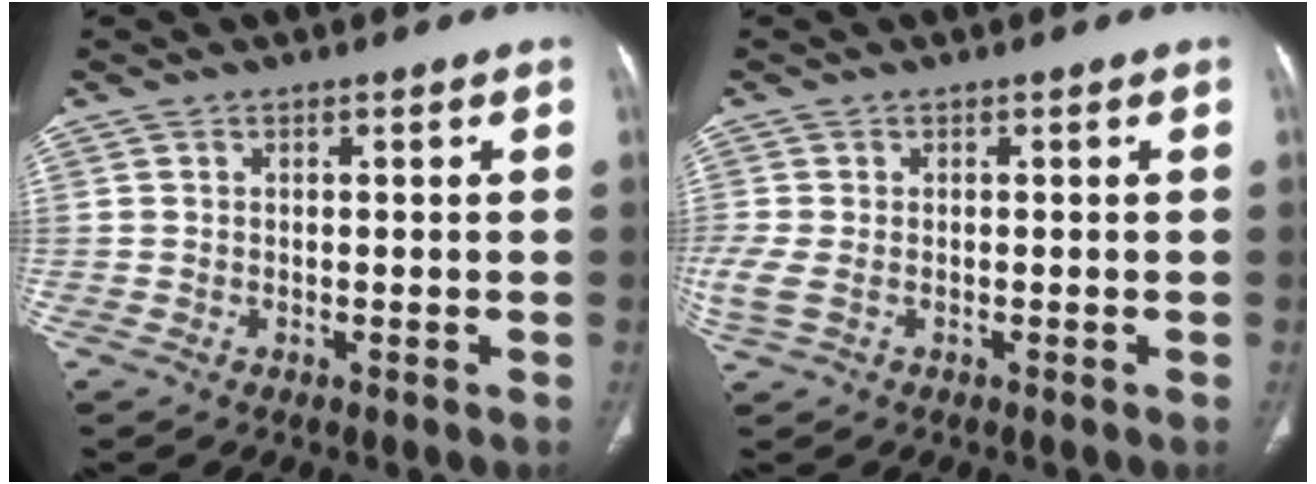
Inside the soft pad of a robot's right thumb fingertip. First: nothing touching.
{"total": 4.1, "force": [-0.9, 2.4, 3.1], "torque": [-0.103, -0.004, -0.012]}